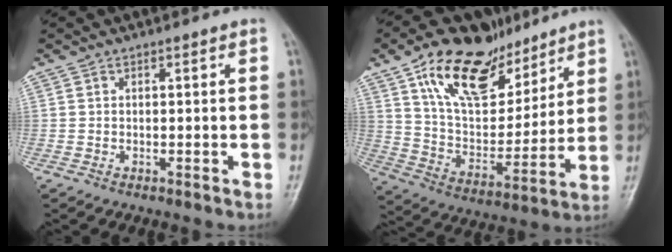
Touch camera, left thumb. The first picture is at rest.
{"total": 21.5, "force": [12.9, 11.3, 13.0], "torque": [-0.174, -0.049, 0.231]}